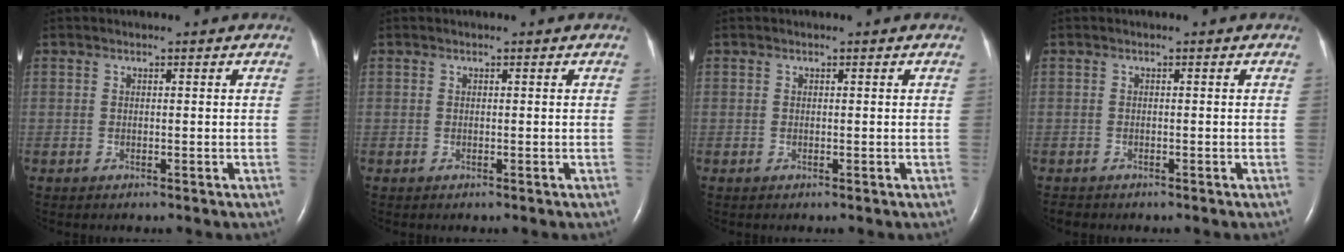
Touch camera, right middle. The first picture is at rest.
{"total": 0.0}
{"total": 0.0}
{"total": 1.0, "force": [-0.9, 0.4, 0.1], "torque": [-0.007, -0.001, -0.014]}